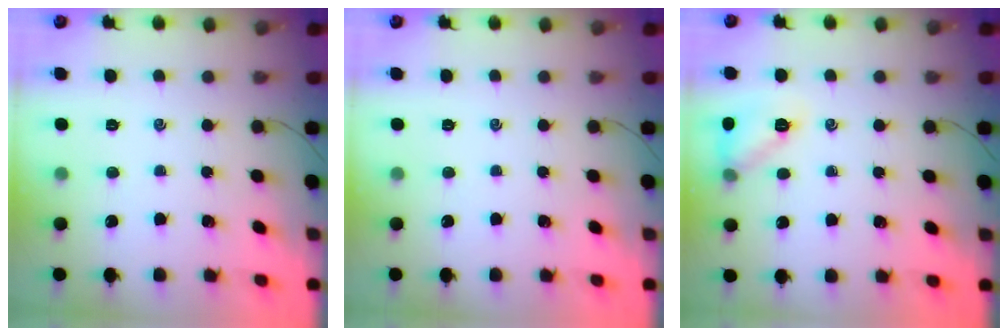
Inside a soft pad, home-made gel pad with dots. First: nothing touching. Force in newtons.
{"total": 0.0}
{"total": 9.7, "press": 9.7, "slide": 0.7}